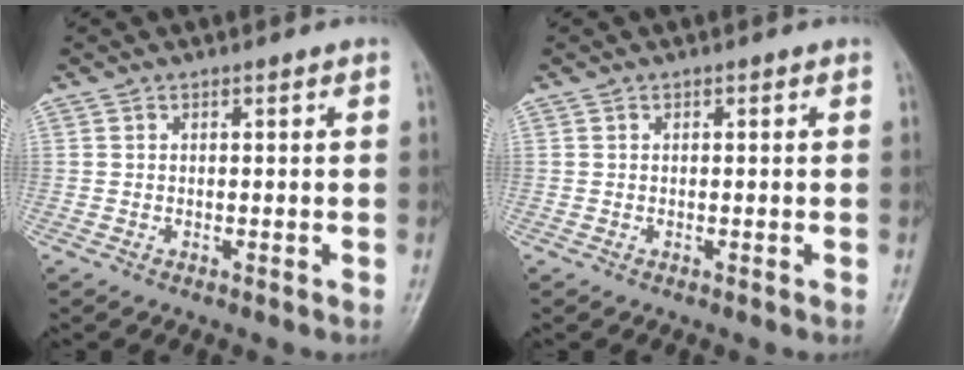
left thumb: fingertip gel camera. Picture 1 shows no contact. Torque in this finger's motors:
{"motor_torque": [0.00, 0.00, -0.05, 0.05, 0.00]}